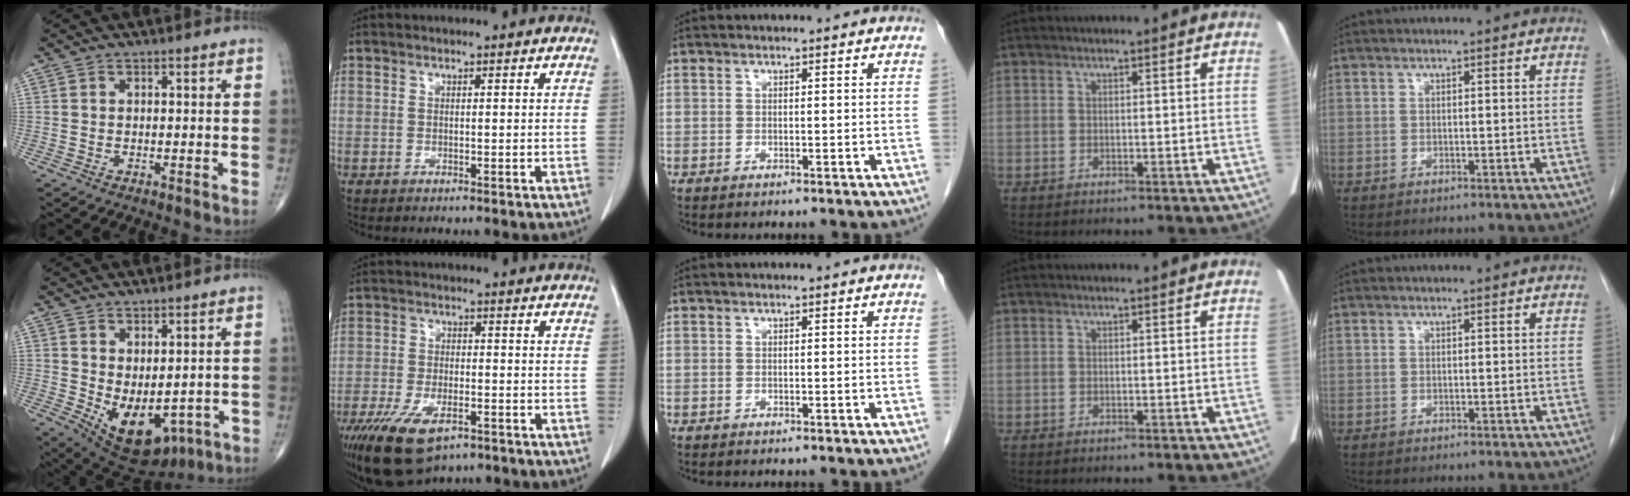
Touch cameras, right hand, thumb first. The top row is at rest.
{"thumb": {"total": 12.2, "force": [-2.4, 7.1, 9.6], "torque": [-0.130, -0.005, -0.008]}, "index": {"total": 10.8, "force": [-6.6, 4.4, 7.4], "torque": [-0.145, -0.016, -0.110]}}